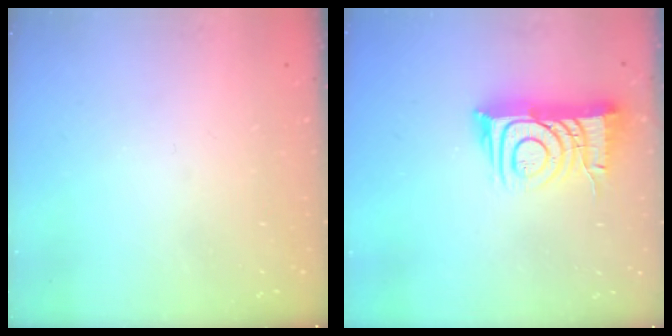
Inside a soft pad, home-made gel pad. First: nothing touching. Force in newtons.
{"total": 12.1, "press": 12.0, "slide": 1.2}